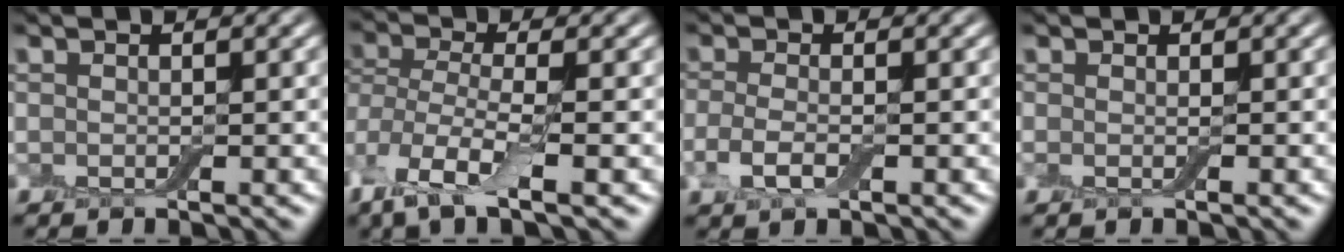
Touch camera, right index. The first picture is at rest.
{"total": 8.3, "force": [-3.4, 3.8, 6.6], "torque": [-0.157, -0.012, -0.066]}
{"total": 2.2, "force": [-0.7, 1.0, 1.8], "torque": [-0.046, 0.000, -0.020]}
{"total": 0.0}